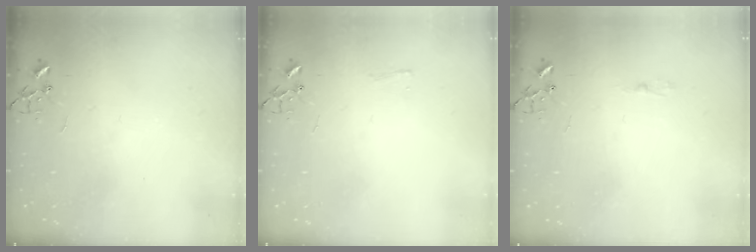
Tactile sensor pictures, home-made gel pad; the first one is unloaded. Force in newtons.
{"total": 3.4, "press": 3.4, "slide": 0.4}
{"total": 2.5, "press": 2.5, "slide": 0.3}